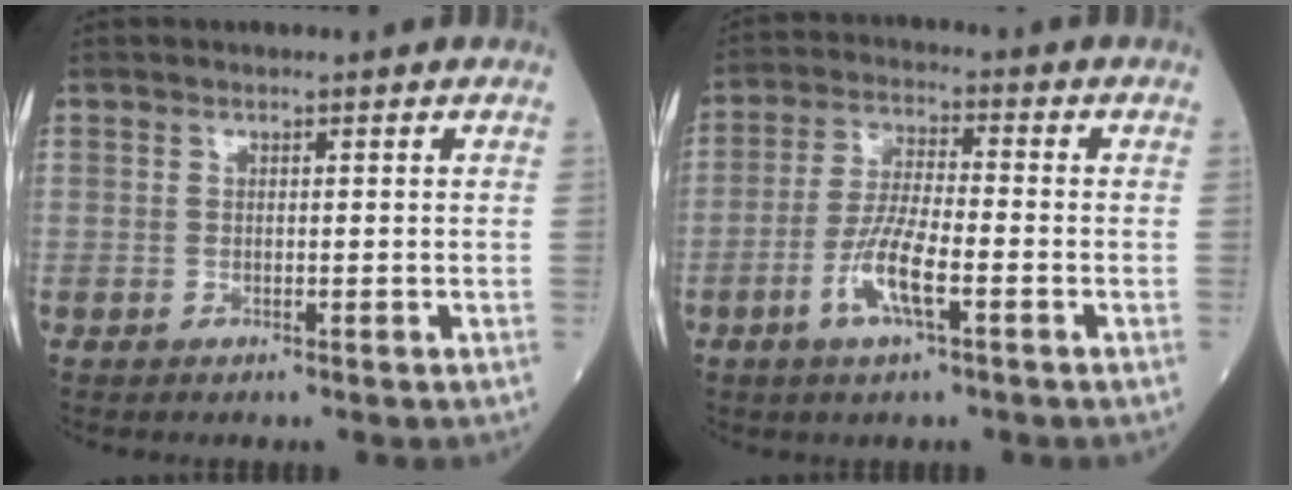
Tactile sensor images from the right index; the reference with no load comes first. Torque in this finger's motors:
{"motor_torque": [0.08, -0.23, 0.19, 0.13]}